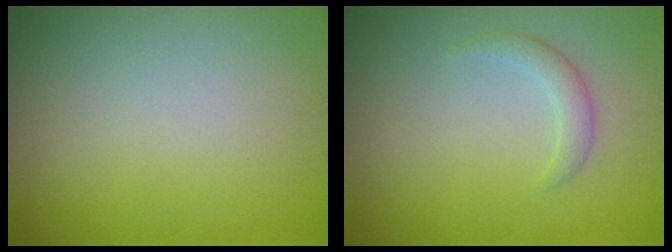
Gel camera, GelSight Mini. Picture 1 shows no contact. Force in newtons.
{"total": 1.6, "press": 1.6, "slide": 0.0}